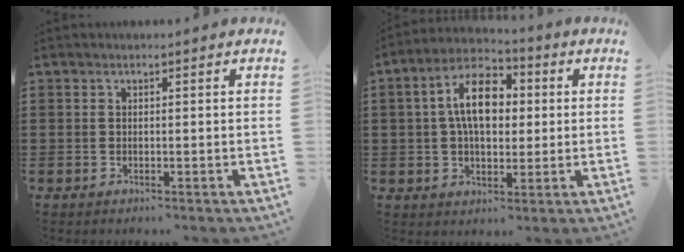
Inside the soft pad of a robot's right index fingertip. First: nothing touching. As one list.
[{"total": 10.0, "force": [1.6, 5.7, 8.0], "torque": [-0.152, 0.013, 0.022]}]